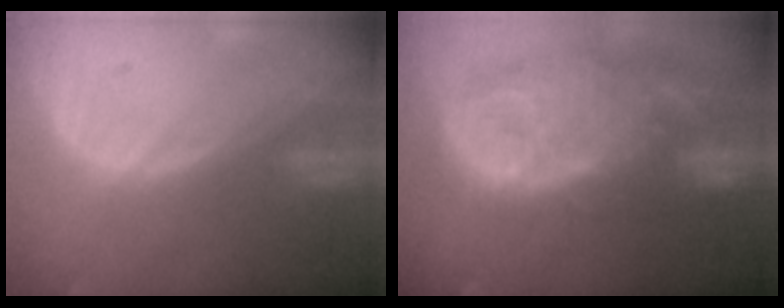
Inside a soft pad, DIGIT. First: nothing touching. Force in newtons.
{"total": 14.0, "press": 12.2, "slide": 6.8}